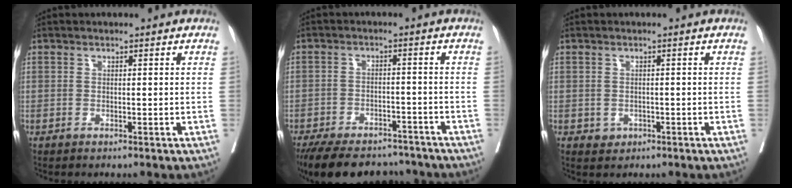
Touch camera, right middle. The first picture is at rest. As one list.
[{"total": 16.2, "force": [-13.8, 6.0, 6.0], "torque": [-0.134, -0.004, -0.194]}, {"total": 1.6, "force": [-0.6, 1.4, 0.5], "torque": [-0.005, 0.004, -0.002]}]